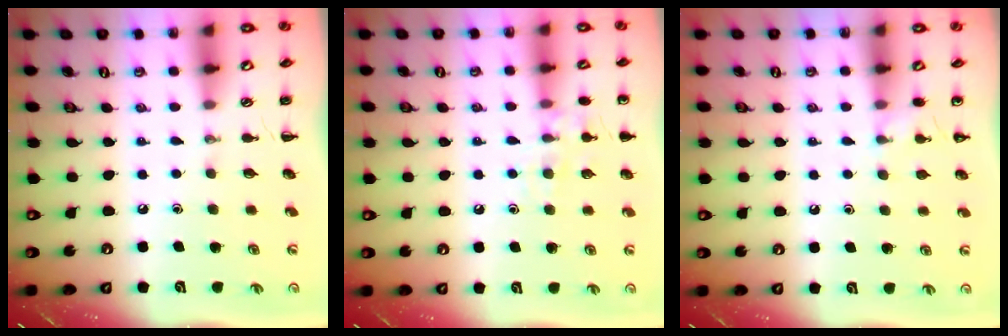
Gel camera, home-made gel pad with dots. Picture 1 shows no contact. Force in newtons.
{"total": 9.0, "press": 8.9, "slide": 1.7}
{"total": 4.1, "press": 4.0, "slide": 1.0}